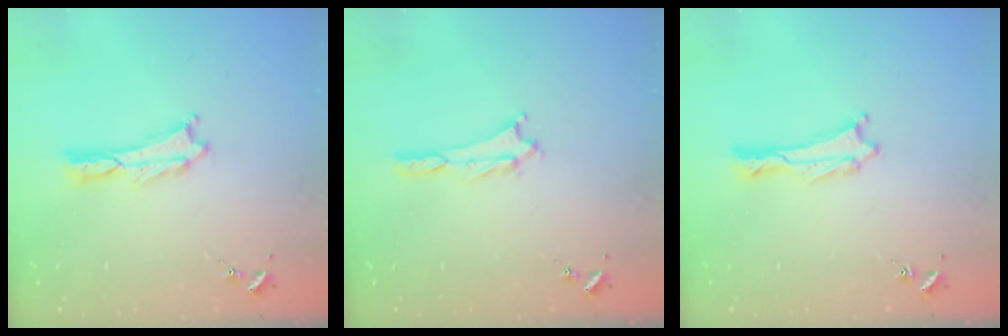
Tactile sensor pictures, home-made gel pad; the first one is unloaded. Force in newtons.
{"total": 0.7, "press": 0.7, "slide": 0.2}
{"total": 0.6, "press": 0.5, "slide": 0.1}